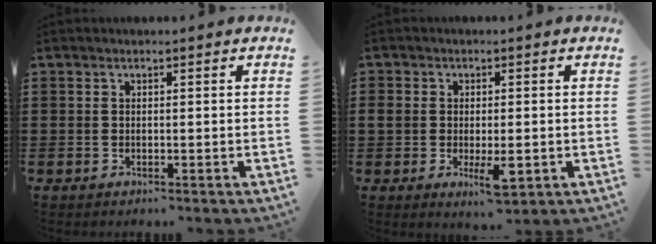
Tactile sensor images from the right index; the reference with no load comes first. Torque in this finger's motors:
{"motor_torque": [0.18, 0.16, 0.19, 0.14]}